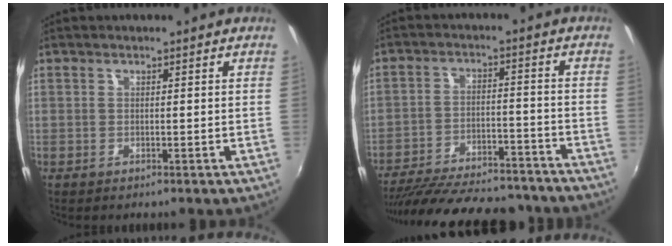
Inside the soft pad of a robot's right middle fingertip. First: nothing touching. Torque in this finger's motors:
{"motor_torque": [0.95, -1.19, 0.64, 0.21]}